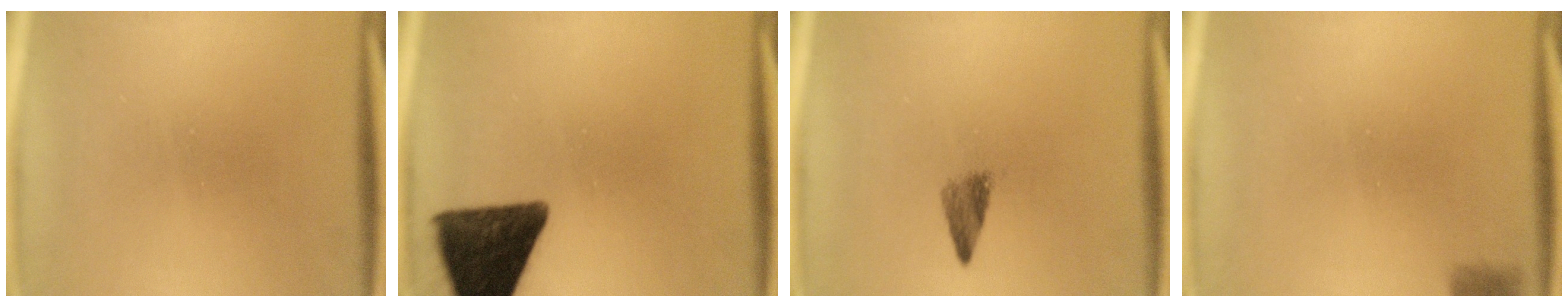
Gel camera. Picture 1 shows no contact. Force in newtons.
{"total": 13.4}
{"total": 2.4}
{"total": 2.9}